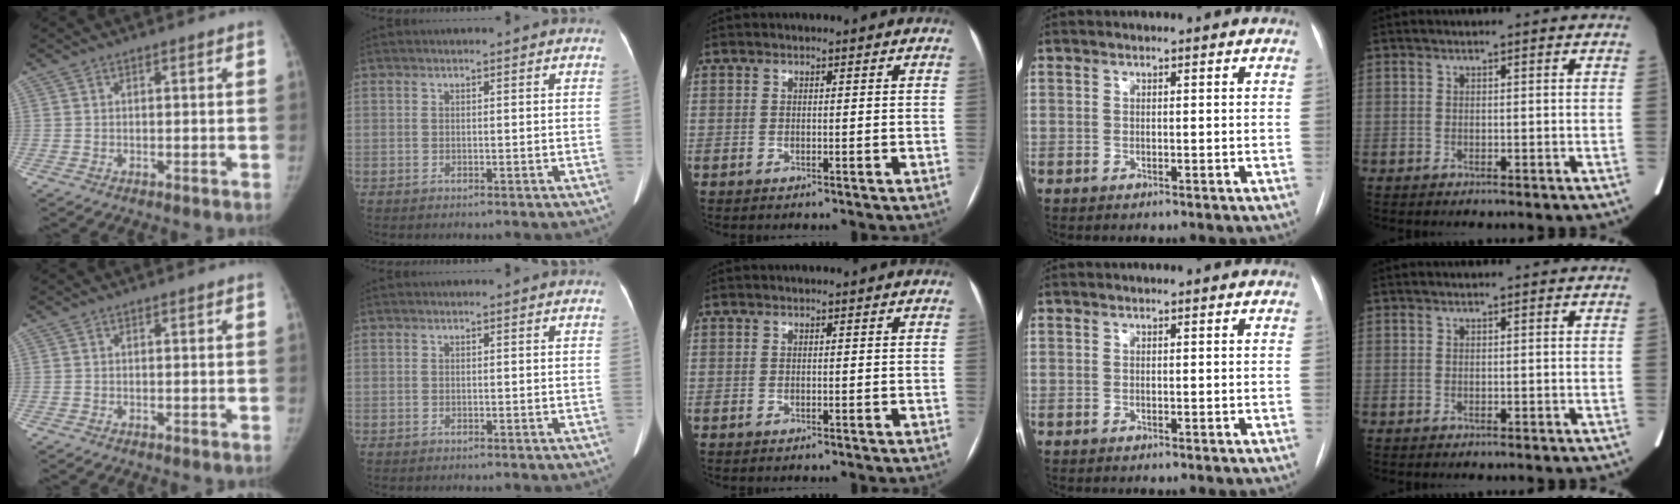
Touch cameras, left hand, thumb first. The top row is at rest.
{}